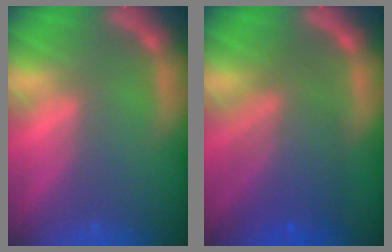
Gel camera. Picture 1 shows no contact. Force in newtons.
{"total": 7.5}